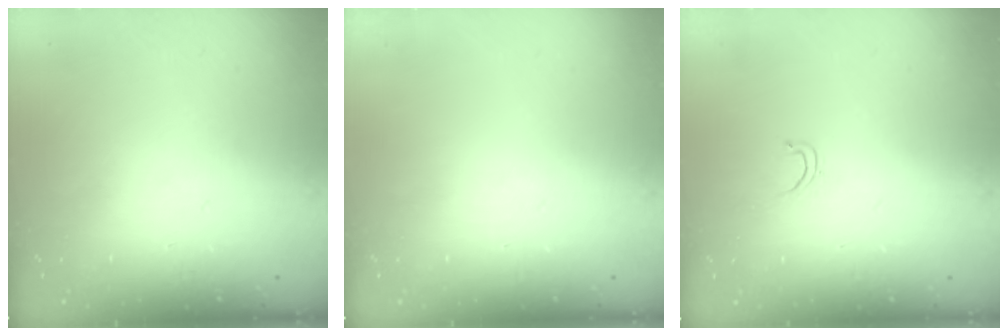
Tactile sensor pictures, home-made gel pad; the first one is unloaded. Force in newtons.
{"total": 0.0}
{"total": 2.6, "press": 2.5, "slide": 0.4}